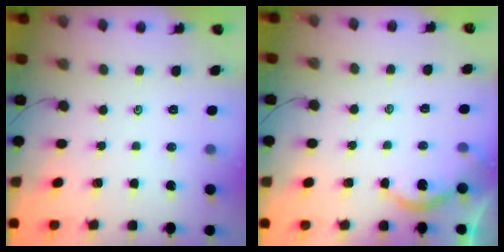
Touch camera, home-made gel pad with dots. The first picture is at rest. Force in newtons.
{"total": 5.5, "press": 5.5, "slide": 0.4}